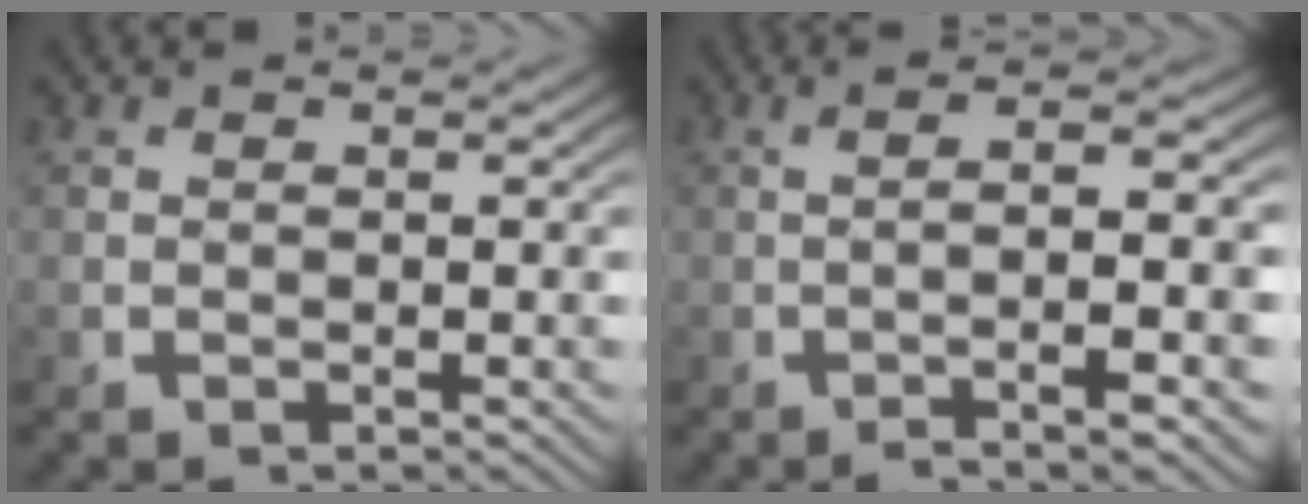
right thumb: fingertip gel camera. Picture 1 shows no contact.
{"total": 6.4, "force": [-1.2, 1.4, 6.1], "torque": [-0.092, 0.014, -0.022]}